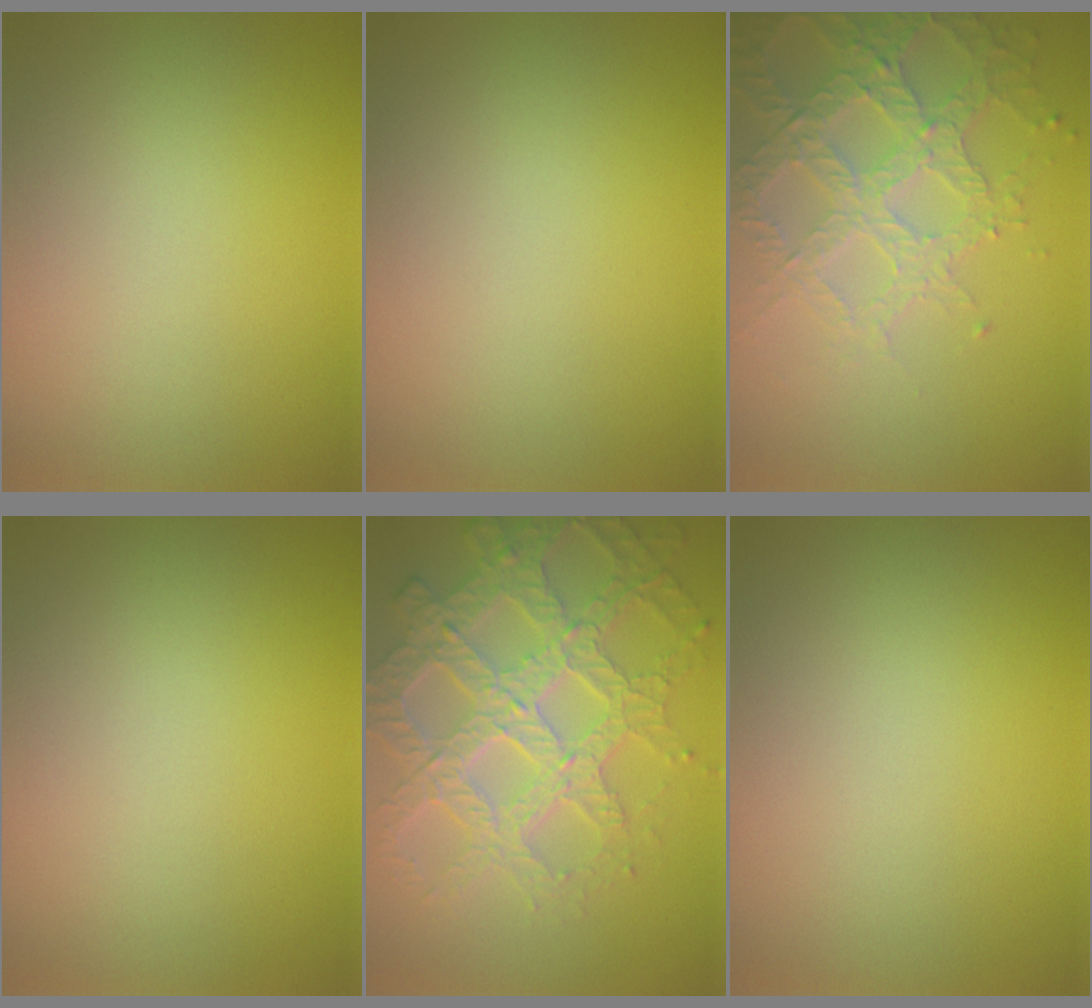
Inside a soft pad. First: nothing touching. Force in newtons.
{"total": 0.0}
{"total": 5.1, "press": 4.4, "slide": 2.5}
{"total": 0.0}
{"total": 7.5, "press": 6.2, "slide": 4.3}
{"total": 0.0}